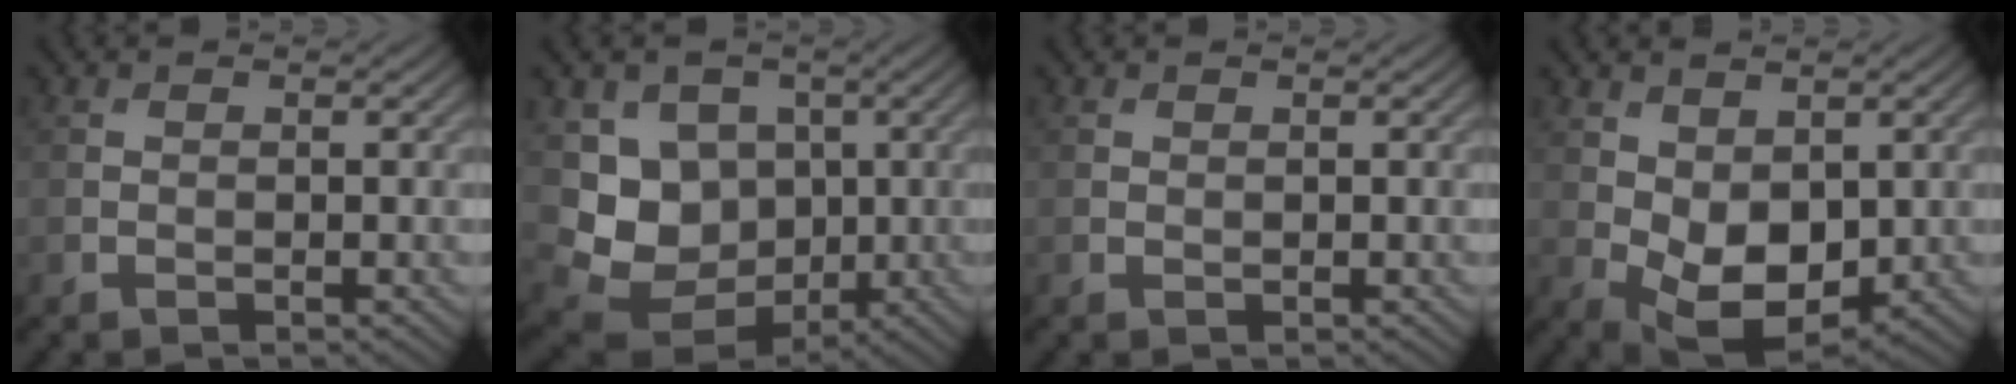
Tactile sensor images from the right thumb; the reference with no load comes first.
{"total": 8.8, "force": [0.1, 7.7, 4.4], "torque": [-0.105, -0.030, -0.003]}
{"total": 0.0}
{"total": 7.0, "force": [0.4, 4.4, 5.5], "torque": [-0.116, -0.013, 0.014]}